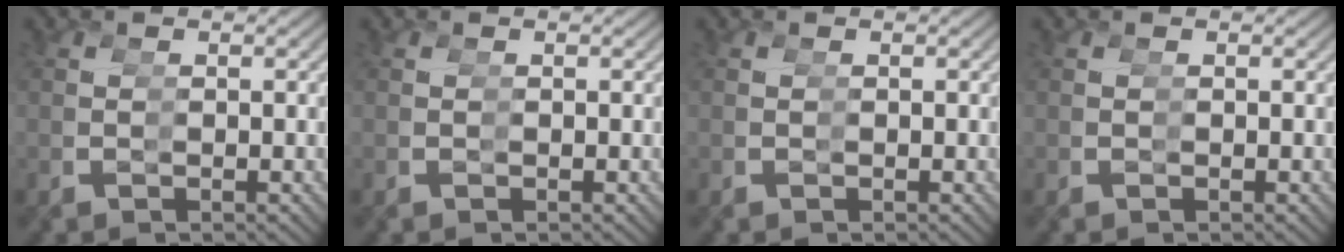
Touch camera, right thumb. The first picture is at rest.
{"total": 0.0}
{"total": 0.0}
{"total": 0.0}